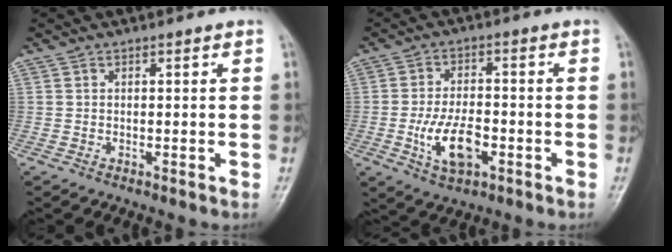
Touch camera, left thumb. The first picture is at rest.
{"total": 9.0, "force": [-2.7, 4.8, 7.2], "torque": [-0.127, 0.011, -0.047]}